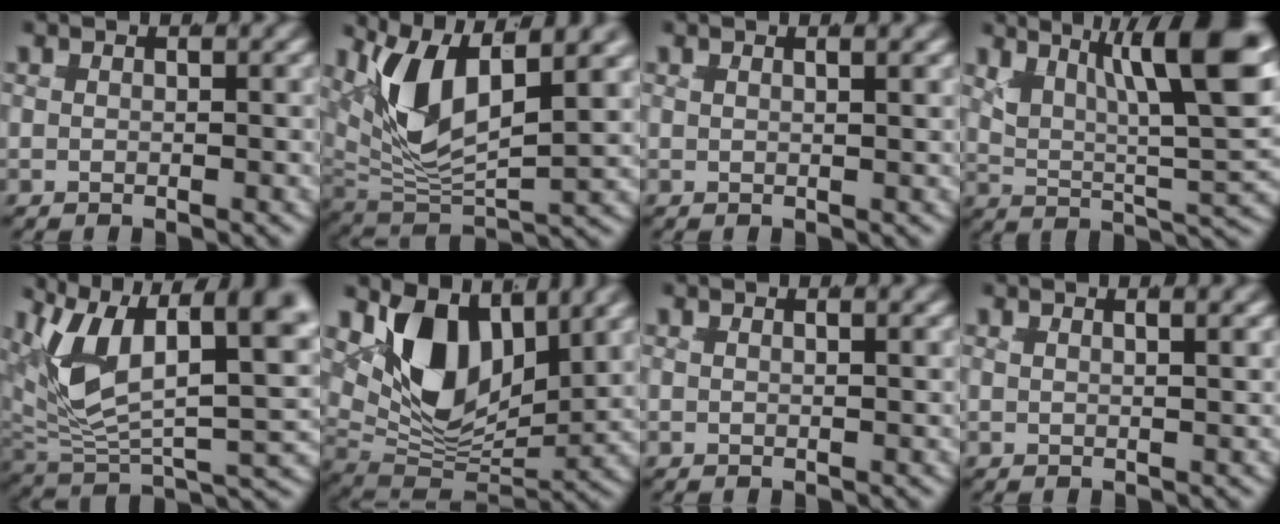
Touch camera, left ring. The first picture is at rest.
{"total": 7.7, "force": [1.6, 3.9, 6.4], "torque": [-0.137, -0.003, 0.020]}
{"total": 1.1, "force": [0.7, 0.1, 0.8], "torque": [-0.011, 0.002, 0.009]}
{"total": 13.6, "force": [4.2, 7.7, 10.4], "torque": [-0.142, 0.004, 0.051]}
{"total": 11.9, "force": [1.1, 6.5, 9.9], "torque": [-0.168, -0.019, 0.014]}
{"total": 9.9, "force": [2.2, 6.4, 7.3], "torque": [-0.146, -0.021, 0.034]}
{"total": 0.7, "force": [0.4, 0.0, 0.5], "torque": [-0.008, 0.000, 0.006]}
{"total": 1.5, "force": [1.0, 0.3, 1.1], "torque": [-0.013, 0.004, 0.013]}